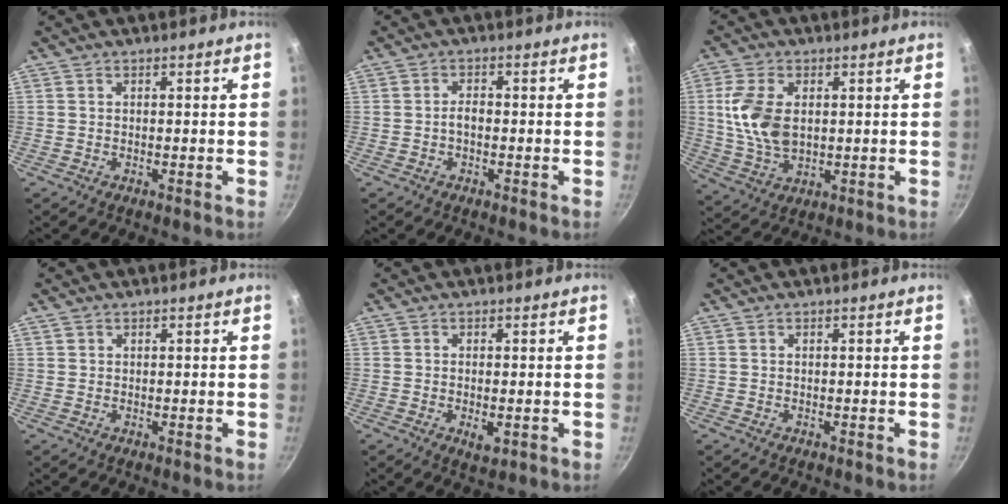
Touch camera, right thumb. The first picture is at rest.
{"total": 1.9, "force": [-0.5, 1.1, 1.5], "torque": [-0.019, 0.012, -0.009]}
{"total": 10.6, "force": [1.5, 6.5, 8.2], "torque": [-0.160, -0.012, 0.035]}
{"total": 0.6, "force": [0.4, 0.5, 0.1], "torque": [0.001, 0.002, 0.004]}
{"total": 2.9, "force": [-0.7, 1.3, 2.5], "torque": [-0.044, -0.007, -0.009]}
{"total": 0.0}